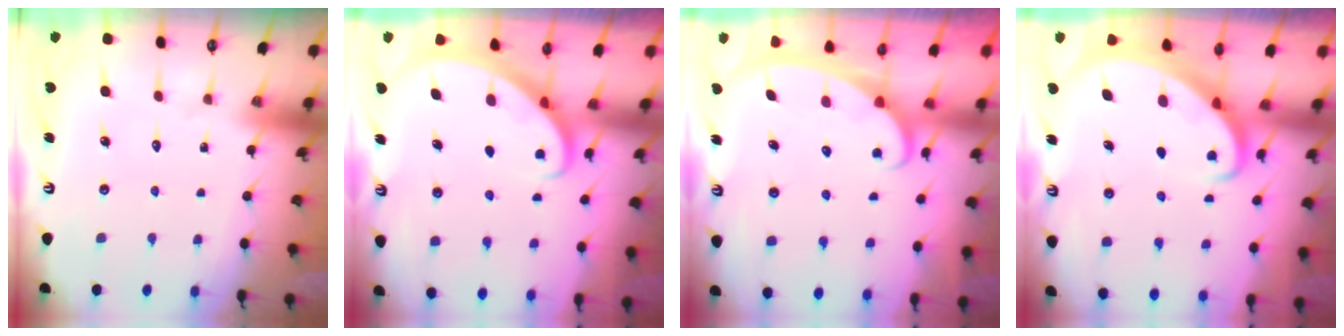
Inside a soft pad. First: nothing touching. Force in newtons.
{"total": 2.8, "press": 2.8, "slide": 0.1}
{"total": 2.3, "press": 2.3, "slide": 0.4}
{"total": 3.5, "press": 3.5, "slide": 0.4}